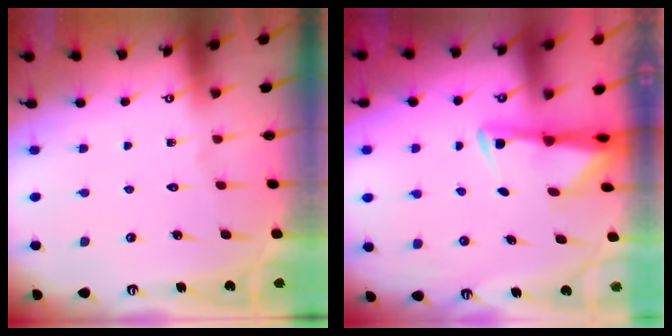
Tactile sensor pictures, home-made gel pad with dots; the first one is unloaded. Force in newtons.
{"total": 2.8, "press": 2.8, "slide": 0.5}